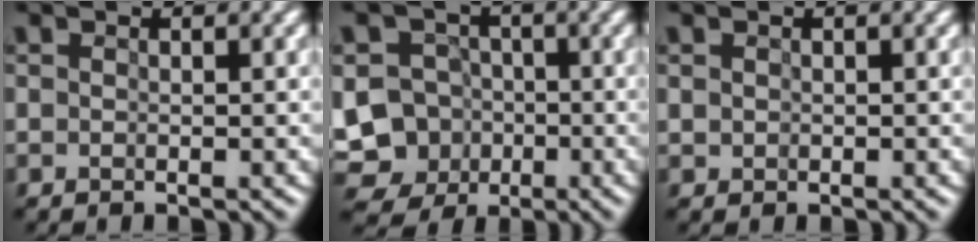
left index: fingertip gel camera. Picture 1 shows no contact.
{"total": 12.6, "force": [-4.2, 11.5, 2.9], "torque": [-0.103, -0.016, -0.066]}
{"total": 0.8, "force": [0.2, 0.7, 0.3], "torque": [0.004, 0.008, 0.003]}